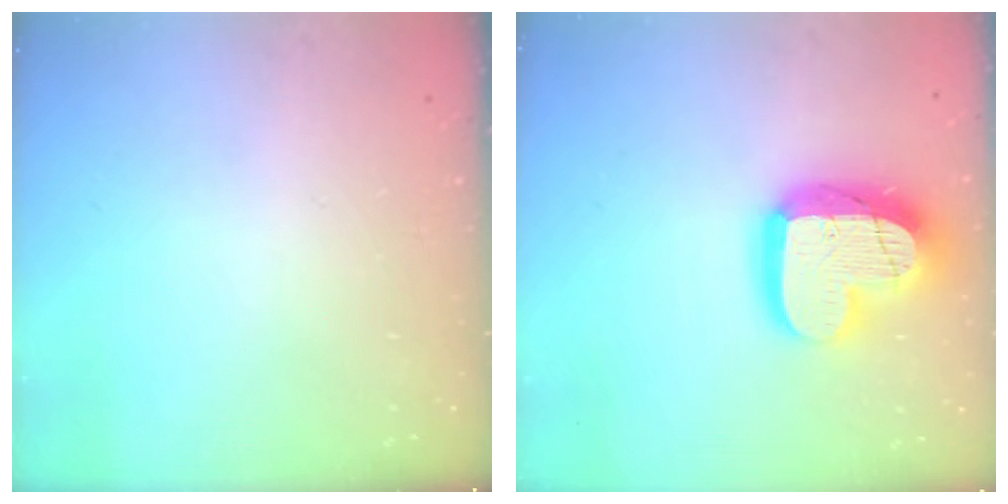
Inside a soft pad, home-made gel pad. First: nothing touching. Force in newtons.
{"total": 19.8, "press": 19.8, "slide": 1.5}